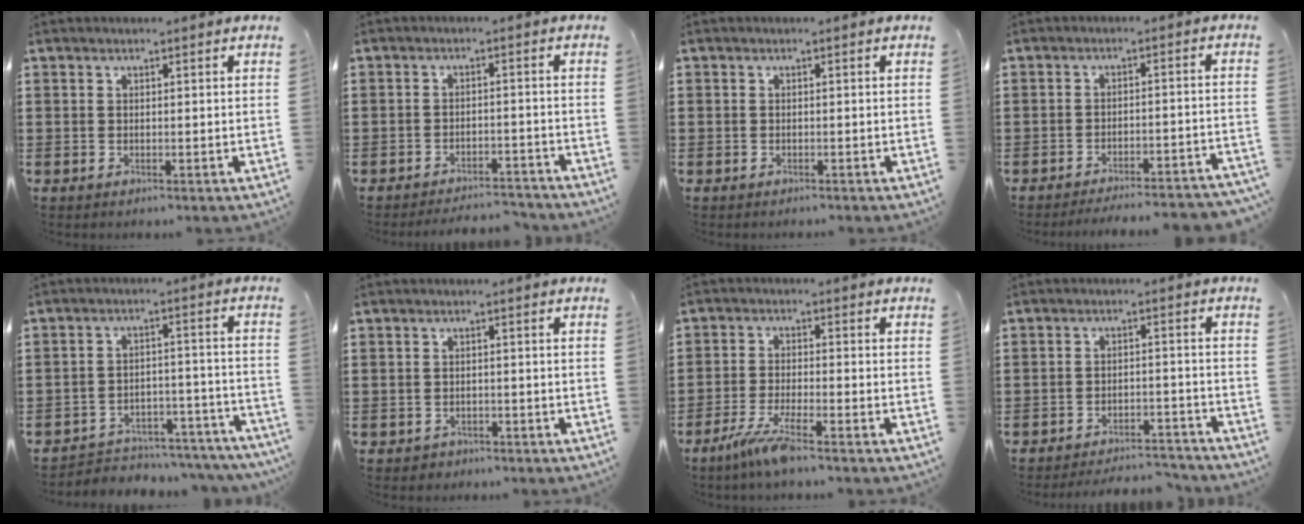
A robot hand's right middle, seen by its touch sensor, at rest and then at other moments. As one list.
[{"total": 3.4, "force": [-3.4, 0.3, -0.1], "torque": [-0.005, 0.002, -0.073]}, {"total": 0.6, "force": [-0.5, 0.4, 0.0], "torque": [0.001, 0.004, -0.012]}, {"total": 3.8, "force": [-3.7, -0.2, 1.1], "torque": [-0.019, -0.001, -0.075]}, {"total": 4.3, "force": [-4.2, 1.0, 0.5], "torque": [-0.014, 0.010, -0.089]}, {"total": 1.0, "force": [-0.8, 0.6, 0.0], "torque": [-0.003, 0.002, -0.019]}, {"total": 5.1, "force": [-3.7, 0.0, 3.6], "torque": [-0.085, -0.019, -0.071]}, {"total": 3.9, "force": [-3.9, 0.3, 0.2], "torque": [-0.007, 0.004, -0.082]}]